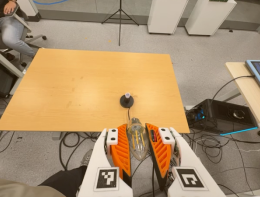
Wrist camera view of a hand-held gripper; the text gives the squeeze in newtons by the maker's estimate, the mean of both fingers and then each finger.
{"total": 18.1, "left": 18.9, "right": 17.3}